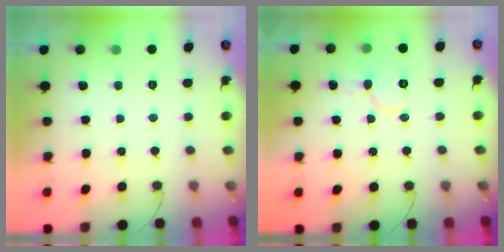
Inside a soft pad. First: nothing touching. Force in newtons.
{"total": 6.7, "press": 6.7, "slide": 0.7}